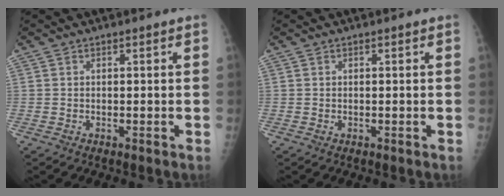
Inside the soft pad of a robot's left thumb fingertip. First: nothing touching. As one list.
[{"total": 0.0}]